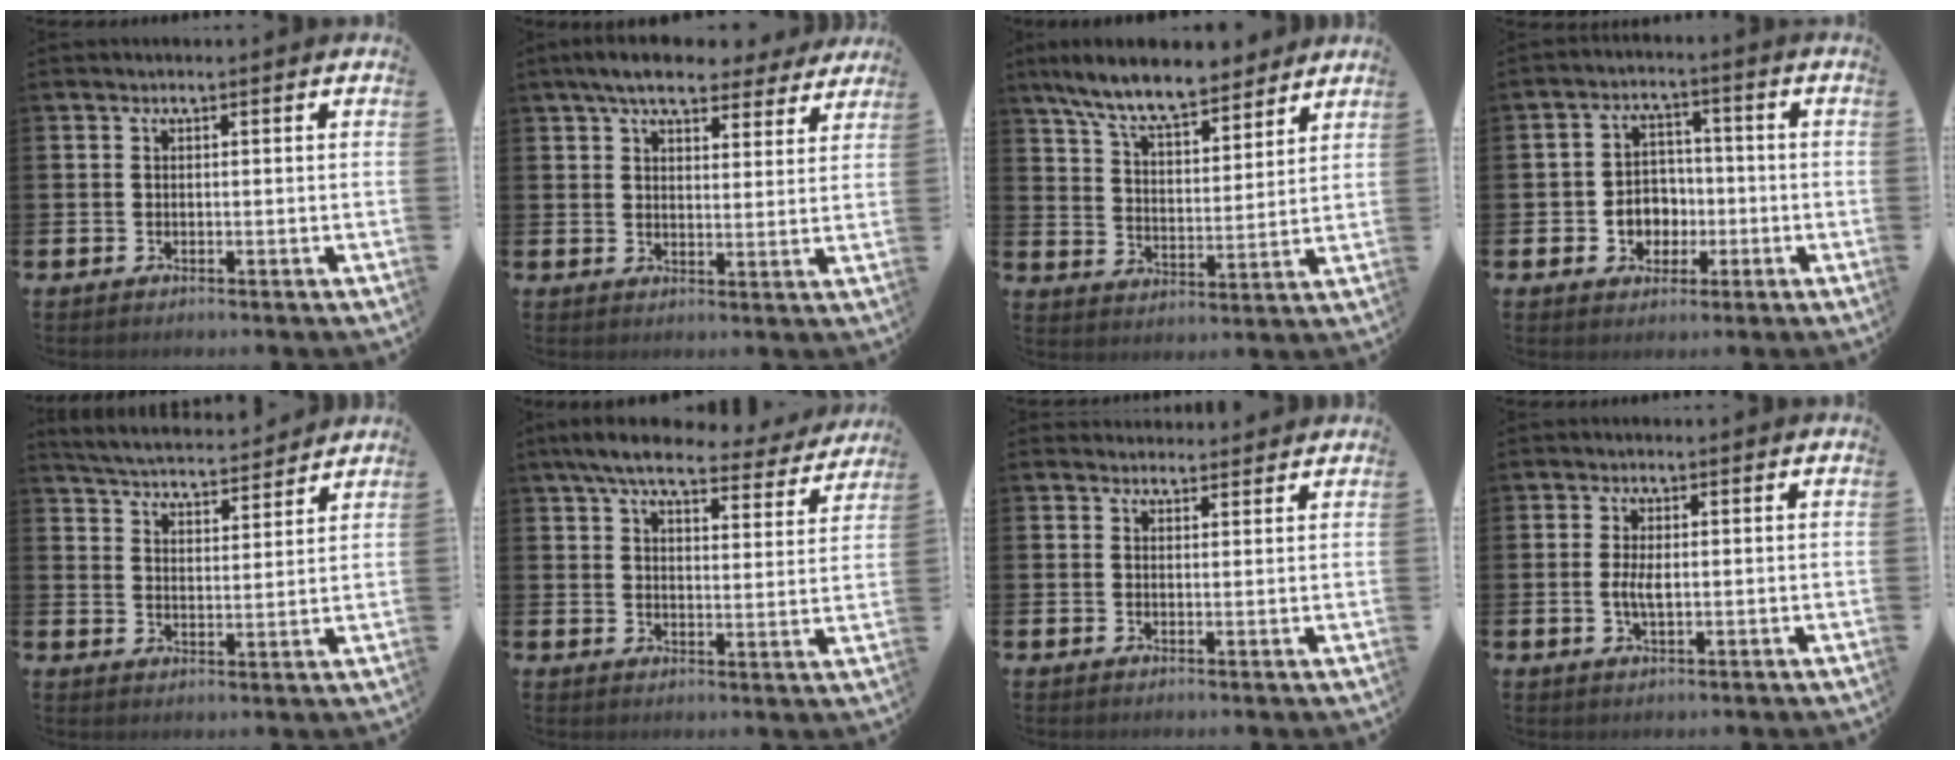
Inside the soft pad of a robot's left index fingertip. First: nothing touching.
{"total": 7.5, "force": [6.6, 2.1, 2.7], "torque": [-0.057, -0.025, 0.117]}
{"total": 9.7, "force": [8.7, 1.9, 3.7], "torque": [-0.101, -0.041, 0.157]}
{"total": 4.4, "force": [-0.8, 4.1, 1.4], "torque": [-0.025, 0.001, -0.022]}
{"total": 5.0, "force": [5.0, 0.5, 0.4], "torque": [-0.028, -0.038, 0.086]}
{"total": 7.4, "force": [6.7, 1.5, 2.9], "torque": [-0.071, -0.030, 0.116]}
{"total": 2.3, "force": [2.2, 0.6, -0.2], "torque": [0.008, -0.010, 0.039]}
{"total": 2.7, "force": [0.0, 1.1, 2.5], "torque": [-0.039, -0.001, -0.003]}